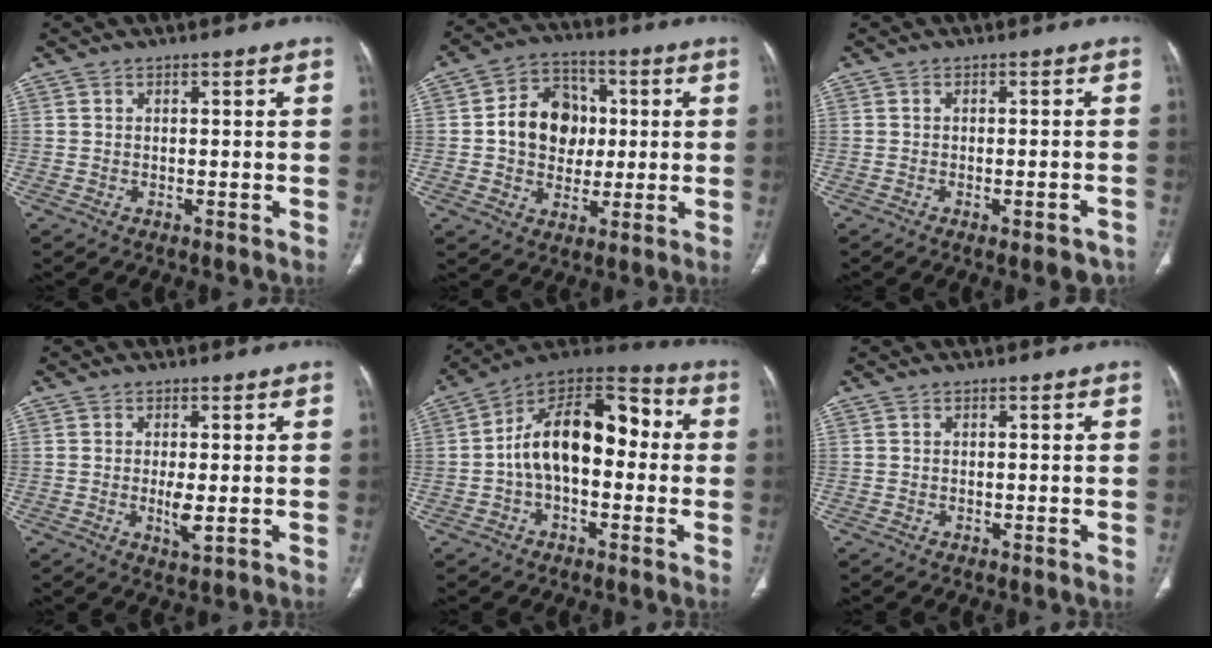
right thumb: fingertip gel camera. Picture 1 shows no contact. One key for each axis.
{"total": 12.7, "fx": 0.9, "fy": 10.4, "fz": 7.3, "tx": -0.076, "ty": 0.015, "tz": 0.012}
{"total": 4.6, "fx": -3.4, "fy": 1.4, "fz": 2.9, "tx": -0.028, "ty": 0.015, "tz": -0.035}
{"total": 3.4, "fx": -0.3, "fy": 0.9, "fz": 3.3, "tx": -0.066, "ty": -0.011, "tz": -0.004}
{"total": 17.4, "fx": -0.1, "fy": 10.2, "fz": 14.2, "tx": -0.205, "ty": 0.053, "tz": -0.015}
{"total": 0.0}